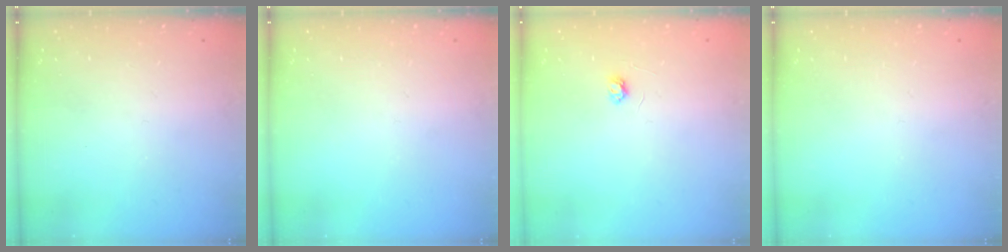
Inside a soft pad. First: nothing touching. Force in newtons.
{"total": 0.0}
{"total": 2.6, "press": 2.6, "slide": 0.3}
{"total": 0.0}